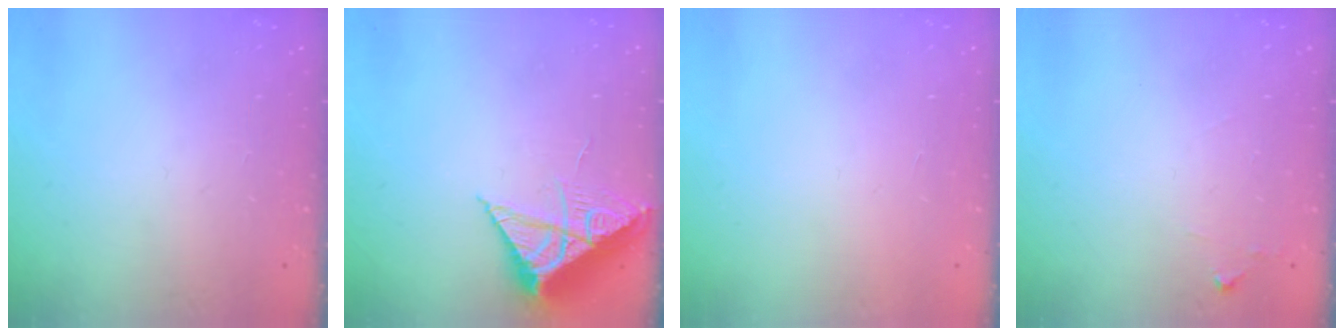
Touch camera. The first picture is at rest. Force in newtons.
{"total": 8.3, "press": 8.3, "slide": 0.3}
{"total": 1.7, "press": 1.6, "slide": 0.1}
{"total": 4.4, "press": 4.4, "slide": 0.7}